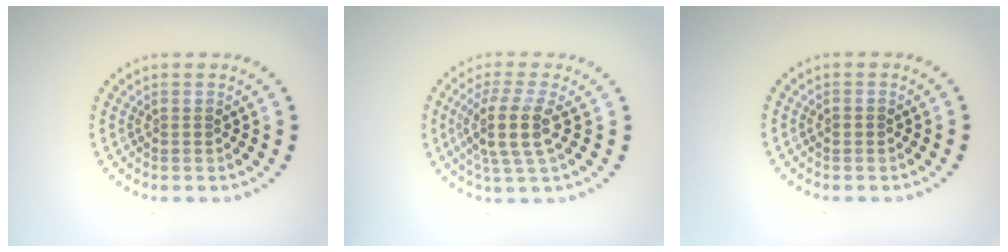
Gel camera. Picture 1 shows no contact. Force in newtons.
{"total": 4.0, "press": 3.2, "slide": 2.3}
{"total": 0.7, "press": 0.7, "slide": 0.1}